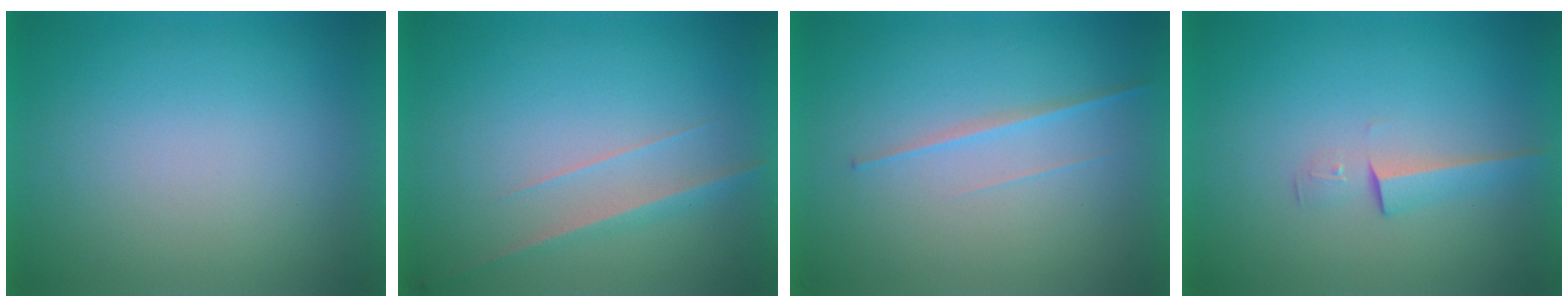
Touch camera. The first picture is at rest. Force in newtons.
{"total": 2.8}
{"total": 1.4}
{"total": 2.3}